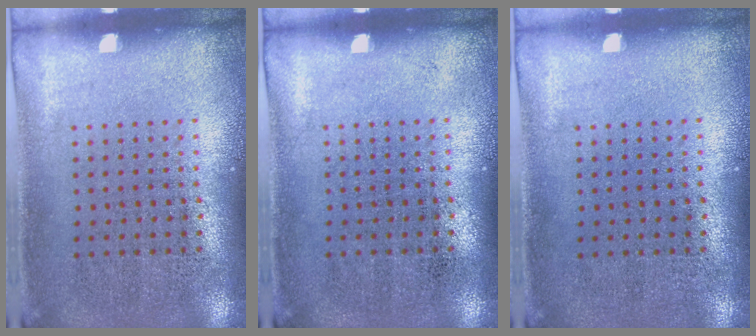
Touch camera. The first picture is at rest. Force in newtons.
{"total": 0.0}
{"total": 0.0}